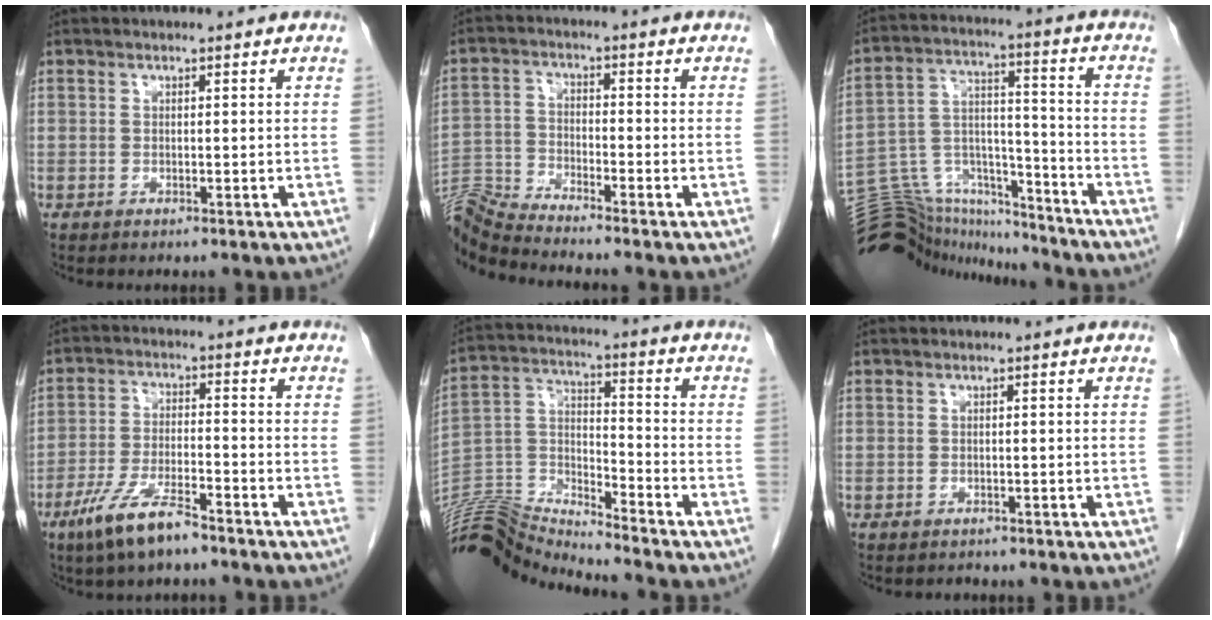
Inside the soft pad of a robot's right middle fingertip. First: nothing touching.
{"total": 8.6, "force": [-8.3, -2.0, 1.3], "torque": [-0.029, -0.007, -0.161]}
{"total": 18.6, "force": [-17.6, 5.2, 2.9], "torque": [-0.076, 0.056, -0.279]}
{"total": 8.5, "force": [-6.0, 1.6, 5.9], "torque": [-0.121, -0.013, -0.111]}
{"total": 12.7, "force": [-12.6, -1.1, 0.9], "torque": [-0.022, 0.045, -0.244]}
{"total": 0.9, "force": [-0.6, 0.5, -0.2], "torque": [-0.008, 0.001, -0.012]}